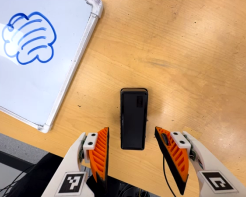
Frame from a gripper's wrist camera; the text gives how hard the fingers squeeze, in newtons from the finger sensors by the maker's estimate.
{"total": 0.0}